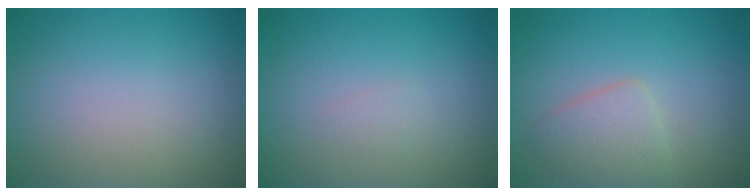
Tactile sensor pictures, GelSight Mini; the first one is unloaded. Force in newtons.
{"total": 0.6, "press": 0.6, "slide": 0.0}
{"total": 2.6, "press": 2.6, "slide": 0.2}